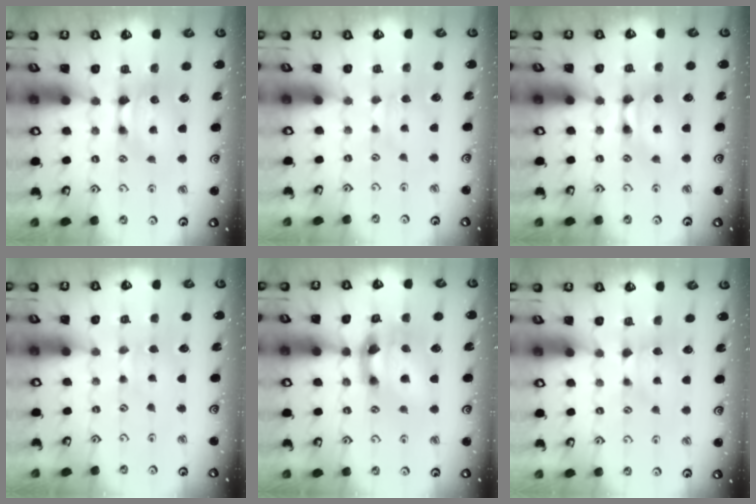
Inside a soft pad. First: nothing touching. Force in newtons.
{"total": 2.7, "press": 2.7, "slide": 0.4}
{"total": 1.6, "press": 1.6, "slide": 0.1}
{"total": 2.4, "press": 2.4, "slide": 0.1}
{"total": 7.1, "press": 6.8, "slide": 2.0}
{"total": 1.8, "press": 1.6, "slide": 0.7}